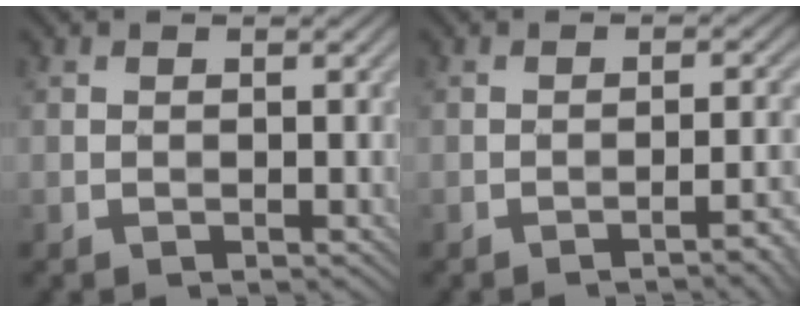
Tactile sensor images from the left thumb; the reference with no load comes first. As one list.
[{"total": 3.9, "force": [-2.1, 0.7, 3.2], "torque": [-0.038, 0.016, -0.037]}]